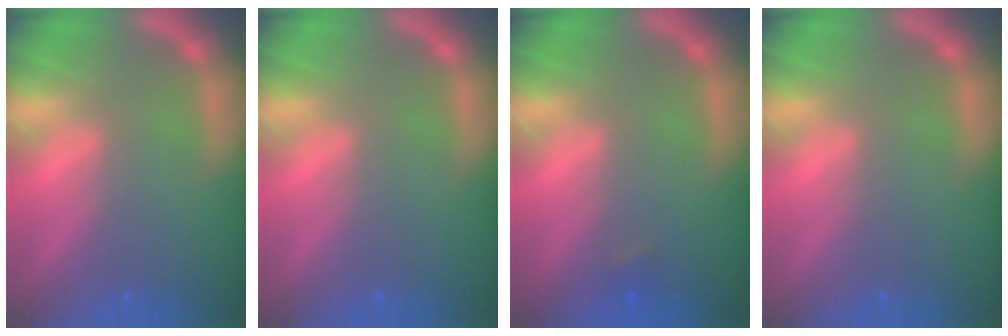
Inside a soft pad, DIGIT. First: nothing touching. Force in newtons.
{"total": 0.0}
{"total": 0.9}
{"total": 0.0}